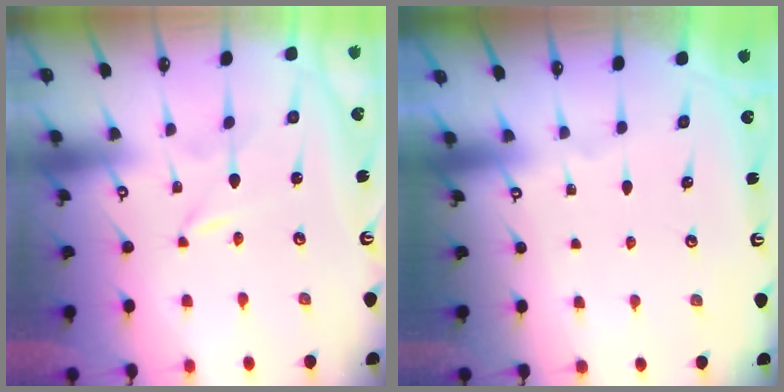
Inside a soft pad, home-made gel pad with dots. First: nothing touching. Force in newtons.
{"total": 0.0}